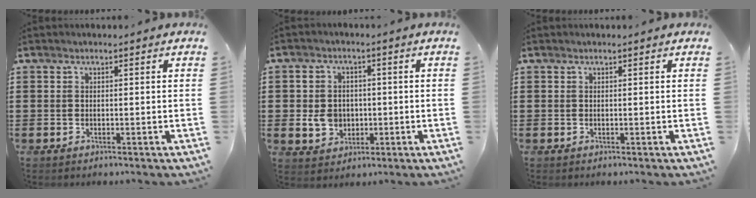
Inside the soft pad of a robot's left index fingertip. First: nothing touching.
{"total": 5.1, "force": [-0.5, 4.5, 2.3], "torque": [-0.054, 0.006, -0.013]}
{"total": 0.0}